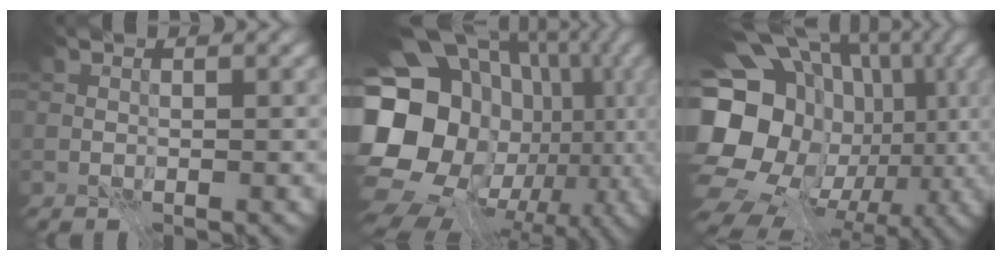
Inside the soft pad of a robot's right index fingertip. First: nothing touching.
{"total": 22.8, "force": [-2.1, 19.4, 11.9], "torque": [-0.259, 0.014, -0.059]}
{"total": 24.0, "force": [-1.1, 21.4, 10.8], "torque": [-0.254, 0.019, -0.030]}